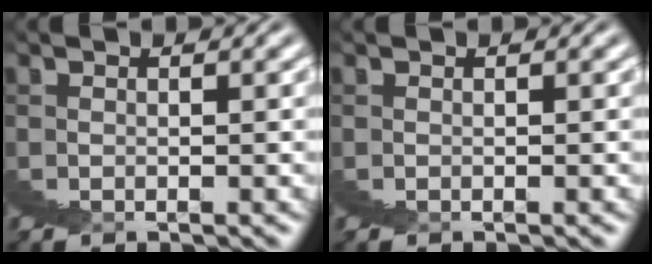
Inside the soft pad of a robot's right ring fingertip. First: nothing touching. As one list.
[{"total": 0.0}]